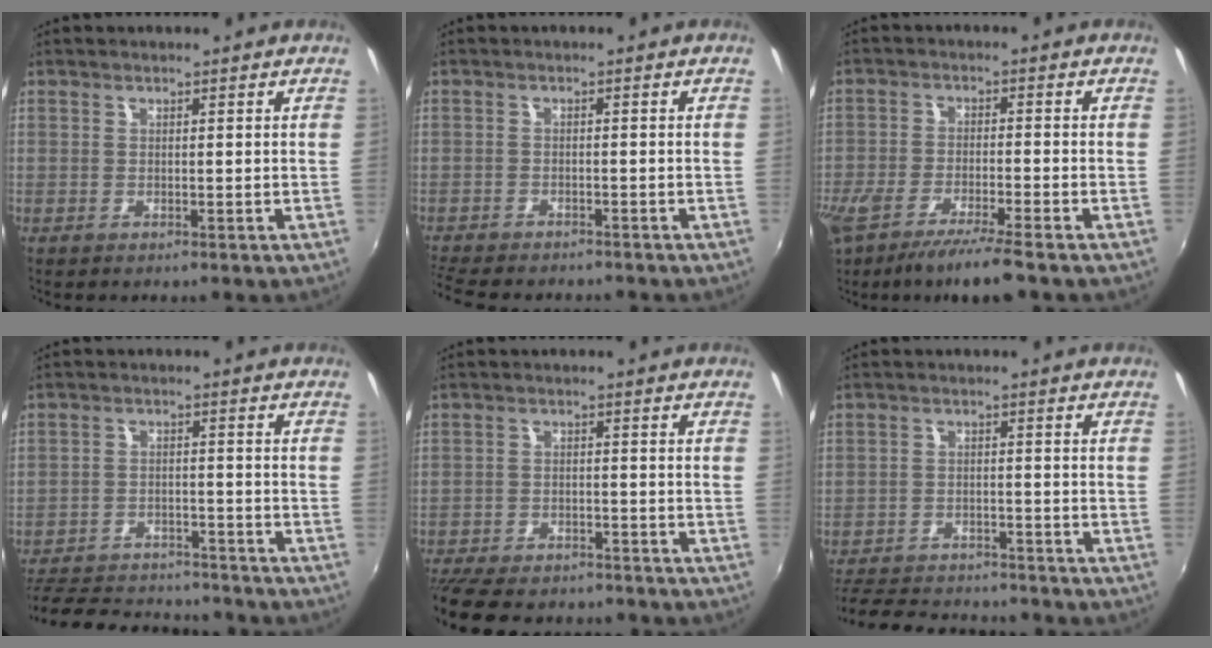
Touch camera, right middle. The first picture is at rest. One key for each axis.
{"total": 8.8, "fx": -7.9, "fy": 2.0, "fz": 3.2, "tx": -0.089, "ty": -0.022, "tz": -0.129}
{"total": 10.9, "fx": -8.3, "fy": 1.2, "fz": 7.1, "tx": -0.152, "ty": -0.035, "tz": -0.144}
{"total": 18.6, "fx": -15.8, "fy": 7.0, "fz": 7.0, "tx": -0.167, "ty": 0.006, "tz": -0.219}
{"total": 15.5, "fx": -13.1, "fy": 5.2, "fz": 6.3, "tx": -0.150, "ty": -0.023, "tz": -0.197}
{"total": 14.5, "fx": -12.5, "fy": 5.3, "fz": 5.0, "tx": -0.131, "ty": 0.010, "tz": -0.183}